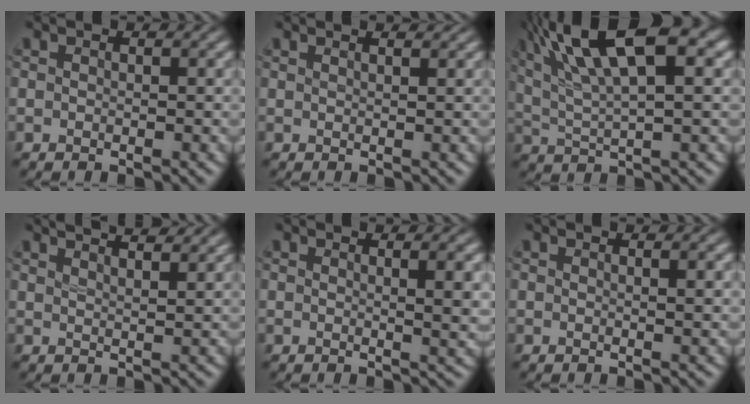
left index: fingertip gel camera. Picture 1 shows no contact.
{"total": 2.7, "force": [2.1, 1.0, 1.4], "torque": [0.004, 0.010, -0.004]}
{"total": 11.9, "force": [5.4, 3.7, 9.9], "torque": [-0.176, 0.021, 0.089]}
{"total": 6.2, "force": [5.0, 1.8, 3.2], "torque": [-0.018, 0.033, 0.031]}
{"total": 3.5, "force": [1.0, 1.1, 3.2], "torque": [-0.030, 0.001, 0.012]}
{"total": 1.5, "force": [0.6, 0.5, 1.3], "torque": [-0.010, 0.005, 0.005]}